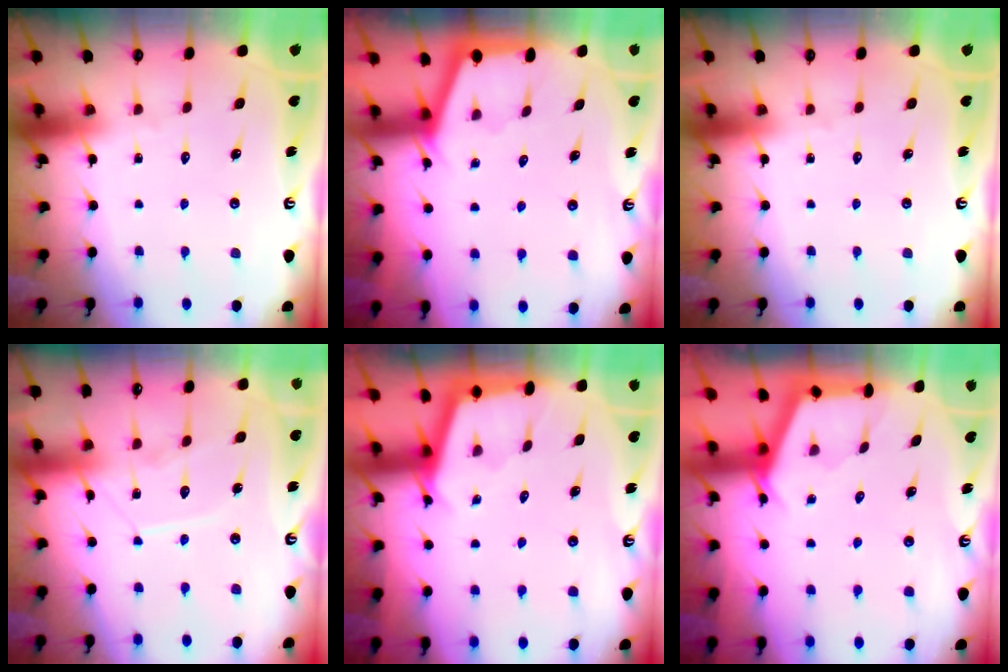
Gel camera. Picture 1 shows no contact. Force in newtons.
{"total": 2.4, "press": 2.3, "slide": 0.4}
{"total": 0.0}
{"total": 8.5, "press": 8.5, "slide": 0.6}
{"total": 2.3, "press": 2.3, "slide": 0.2}
{"total": 2.8, "press": 2.8, "slide": 0.4}